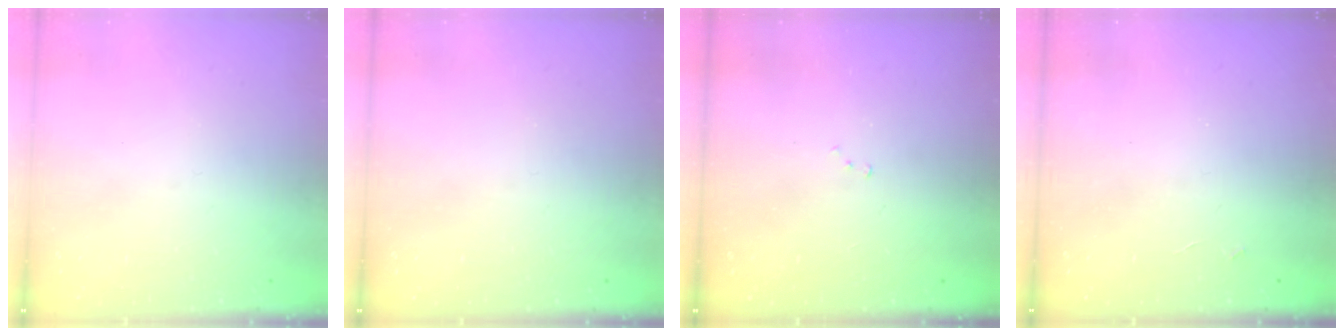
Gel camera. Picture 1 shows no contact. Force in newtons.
{"total": 0.0}
{"total": 4.8, "press": 4.7, "slide": 0.8}
{"total": 2.0, "press": 2.0, "slide": 0.4}